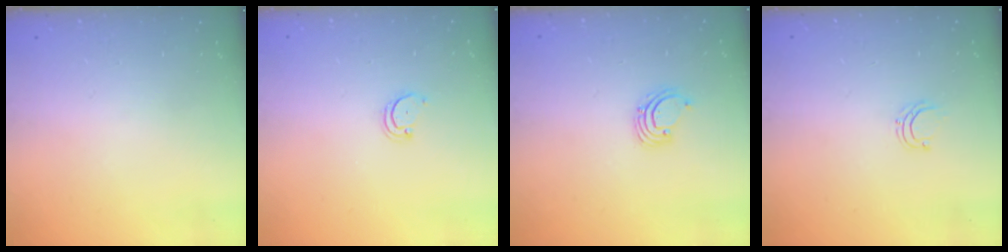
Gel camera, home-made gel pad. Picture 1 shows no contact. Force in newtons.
{"total": 2.7, "press": 2.7, "slide": 0.3}
{"total": 2.3, "press": 2.3, "slide": 0.2}
{"total": 4.3, "press": 4.3, "slide": 0.3}